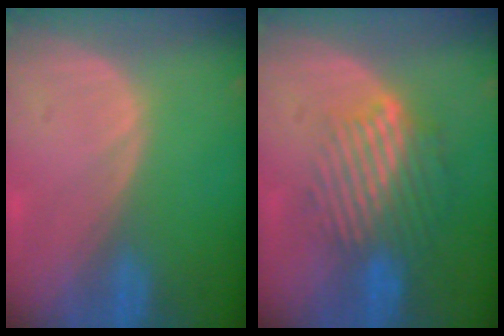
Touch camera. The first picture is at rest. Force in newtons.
{"total": 9.7, "press": 8.1, "slide": 5.3}